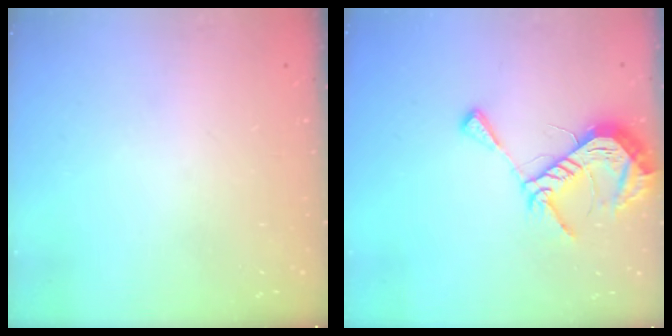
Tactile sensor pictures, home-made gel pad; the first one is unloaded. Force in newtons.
{"total": 12.8, "press": 12.7, "slide": 1.2}